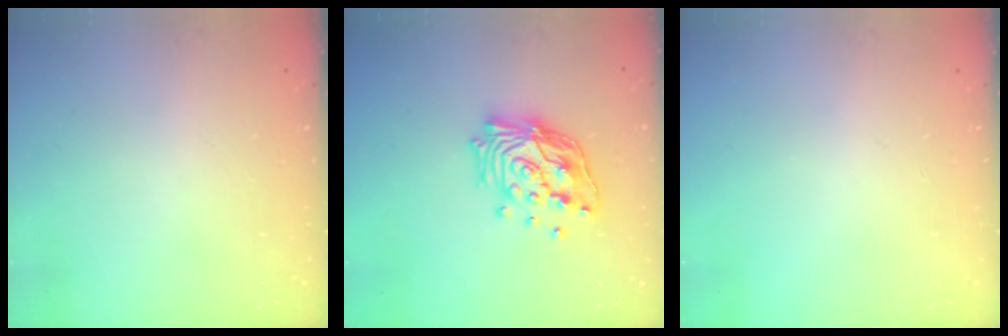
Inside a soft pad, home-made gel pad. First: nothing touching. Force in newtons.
{"total": 18.0, "press": 17.9, "slide": 2.4}
{"total": 0.0}